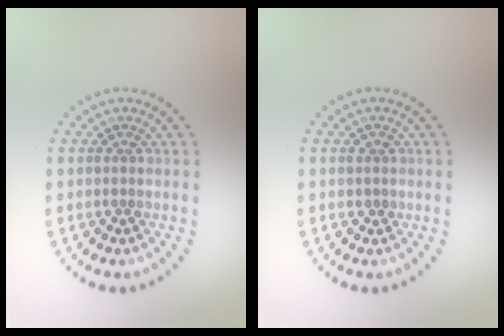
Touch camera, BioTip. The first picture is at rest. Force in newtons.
{"total": 0.8, "press": 0.7, "slide": 0.3}